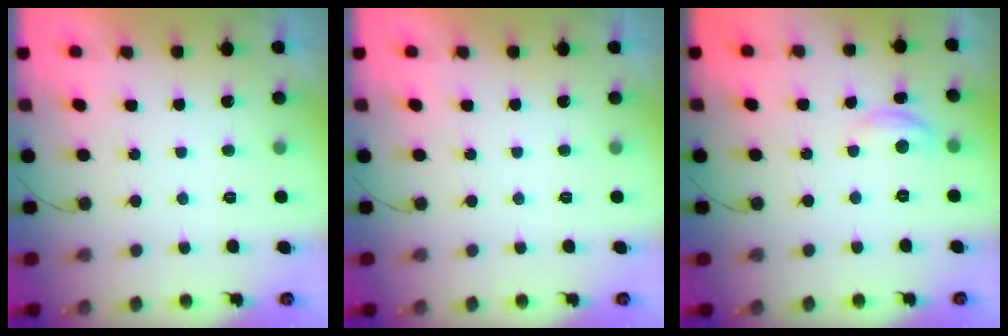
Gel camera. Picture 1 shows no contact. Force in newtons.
{"total": 0.0}
{"total": 5.6, "press": 5.6, "slide": 0.4}